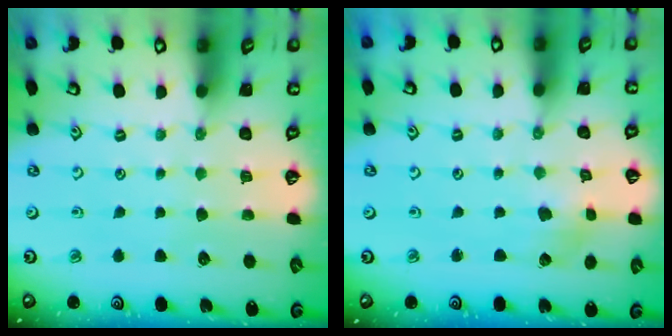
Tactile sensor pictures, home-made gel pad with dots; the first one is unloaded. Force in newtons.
{"total": 2.5, "press": 2.5, "slide": 0.6}